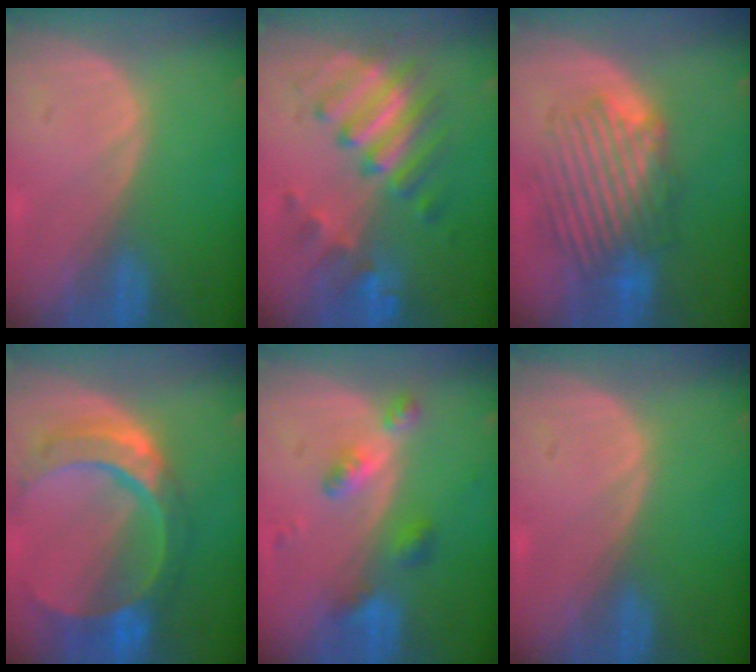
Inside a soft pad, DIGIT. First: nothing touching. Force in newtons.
{"total": 8.0, "press": 8.0, "slide": 0.2}
{"total": 8.5, "press": 8.3, "slide": 1.7}
{"total": 11.1, "press": 9.2, "slide": 6.1}
{"total": 5.6, "press": 4.9, "slide": 2.7}
{"total": 0.0}